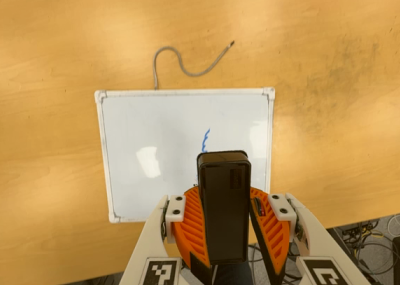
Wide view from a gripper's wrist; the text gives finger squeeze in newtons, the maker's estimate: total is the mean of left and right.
{"total": 8.3, "left": 9.2, "right": 7.3}